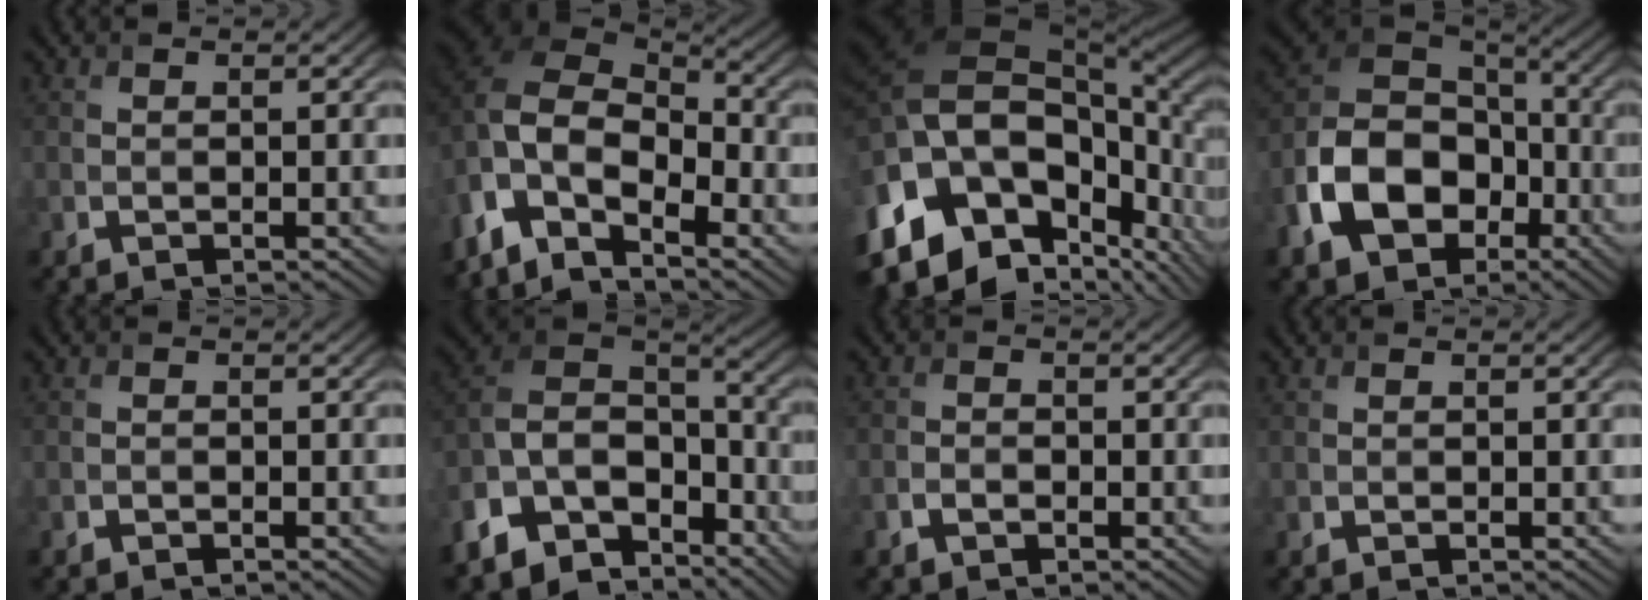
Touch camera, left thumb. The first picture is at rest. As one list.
[{"total": 12.4, "force": [-4.3, 7.7, 8.8], "torque": [-0.220, -0.016, -0.075]}, {"total": 18.9, "force": [-2.9, 11.6, 14.7], "torque": [-0.317, -0.042, -0.009]}, {"total": 15.6, "force": [-4.7, 10.8, 10.2], "torque": [-0.246, -0.025, -0.085]}, {"total": 0.5, "force": [-0.5, -0.1, 0.2], "torque": [-0.003, -0.001, -0.010]}, {"total": 12.7, "force": [-6.6, 8.4, 6.9], "torque": [-0.203, -0.003, -0.109]}, {"total": 1.0, "force": [-0.5, 0.8, 0.5], "torque": [-0.009, 0.004, -0.014]}, {"total": 0.0}]